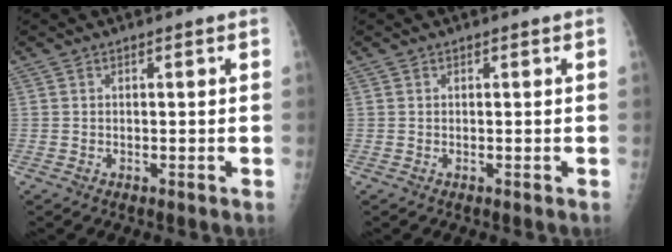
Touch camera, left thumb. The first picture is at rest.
{"total": 0.0}